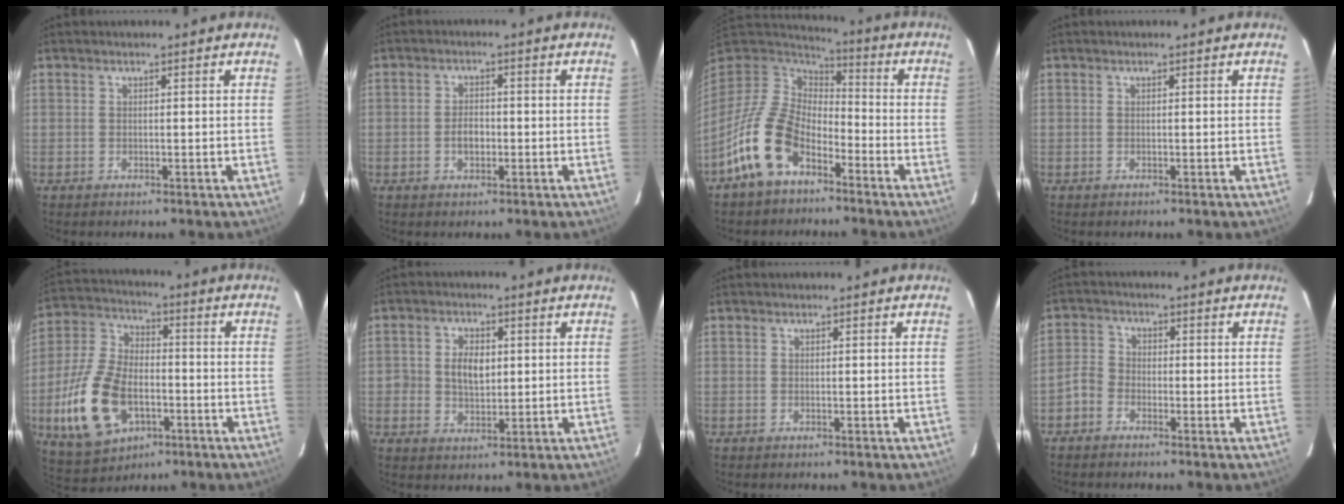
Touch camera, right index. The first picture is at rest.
{"total": 3.0, "force": [-0.9, 1.9, 2.2], "torque": [-0.042, 0.006, -0.014]}
{"total": 14.4, "force": [-7.9, 8.3, 8.7], "torque": [-0.186, -0.001, -0.152]}
{"total": 0.0}
{"total": 17.0, "force": [-5.4, 10.1, 12.5], "torque": [-0.286, 0.000, -0.087]}
{"total": 5.1, "force": [0.5, 3.6, 3.6], "torque": [-0.064, 0.007, 0.014]}
{"total": 0.0}
{"total": 3.3, "force": [-2.0, 2.4, 0.9], "torque": [-0.019, 0.012, -0.046]}